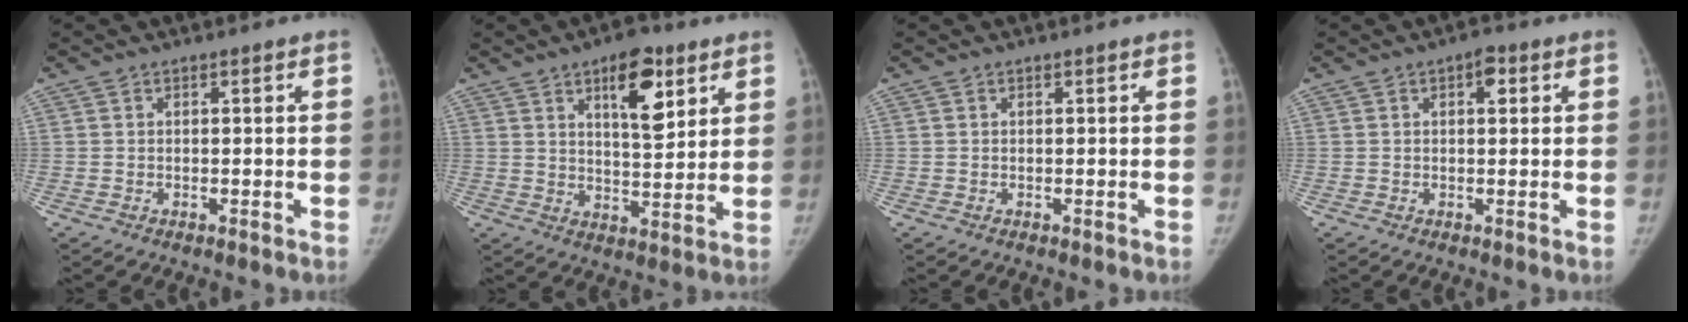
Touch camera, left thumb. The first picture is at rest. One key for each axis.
{"total": 10.7, "fx": 5.5, "fy": 4.6, "fz": 8.0, "tx": -0.096, "ty": -0.030, "tz": 0.086}
{"total": 0.0}
{"total": 3.0, "fx": 1.1, "fy": 1.5, "fz": 2.3, "tx": -0.023, "ty": 0.001, "tz": 0.011}